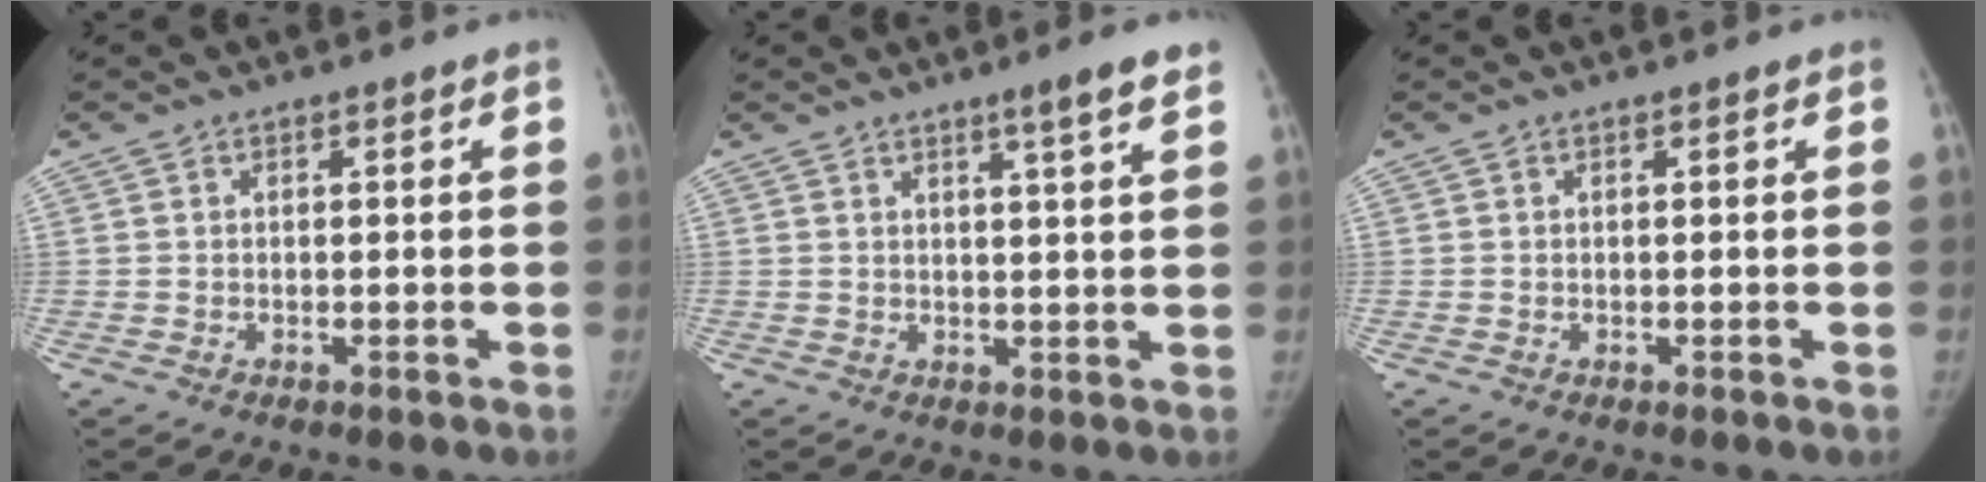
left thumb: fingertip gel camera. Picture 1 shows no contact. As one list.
[{"total": 4.8, "force": [3.2, -0.2, 3.5], "torque": [-0.052, -0.020, 0.048]}, {"total": 0.0}]